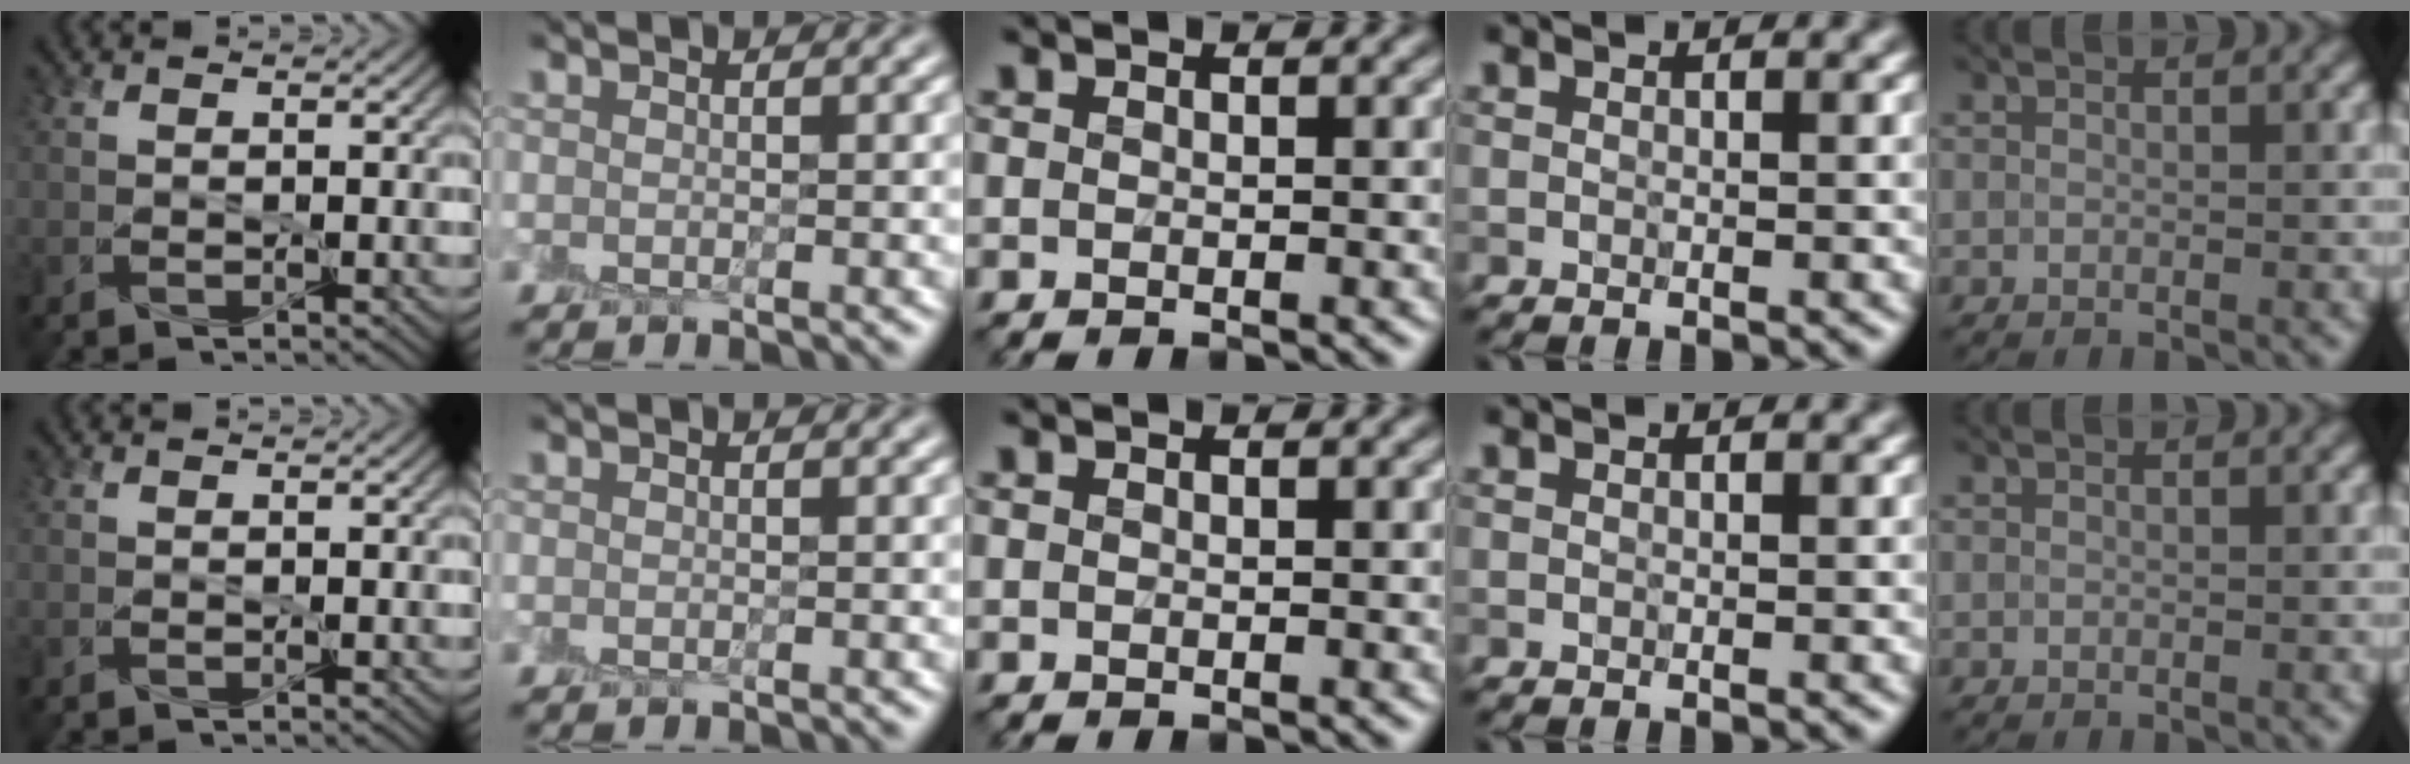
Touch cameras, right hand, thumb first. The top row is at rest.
{}